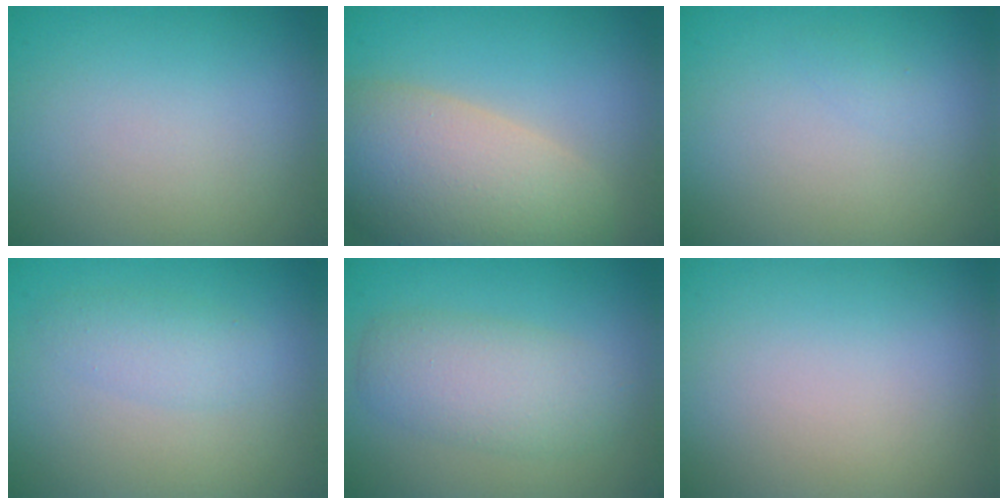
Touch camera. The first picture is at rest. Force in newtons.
{"total": 9.2, "press": 9.1, "slide": 0.9}
{"total": 0.5, "press": 0.5, "slide": 0.0}
{"total": 2.2, "press": 2.2, "slide": 0.1}
{"total": 4.3, "press": 4.3, "slide": 0.2}
{"total": 0.0}